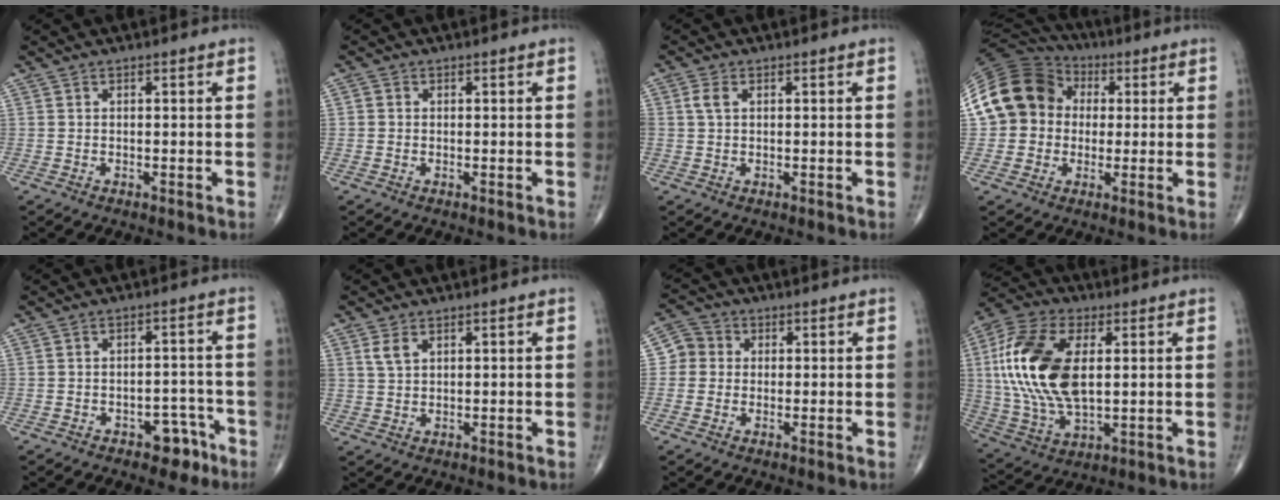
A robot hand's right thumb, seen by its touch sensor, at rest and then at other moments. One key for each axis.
{"total": 0.9, "fx": 0.1, "fy": 0.9, "fz": 0.3, "tx": -0.001, "ty": 0.001, "tz": -0.001}
{"total": 2.4, "fx": 0.7, "fy": 1.4, "fz": 1.8, "tx": -0.043, "ty": 0.008, "tz": 0.016}
{"total": 15.4, "fx": 2.0, "fy": 13.3, "fz": 7.6, "tx": -0.134, "ty": 0.033, "tz": 0.031}
{"total": 5.4, "fx": -3.2, "fy": 3.2, "fz": 2.8, "tx": -0.013, "ty": 0.035, "tz": -0.040}
{"total": 3.0, "fx": 1.6, "fy": 1.8, "fz": 1.9, "tx": -0.037, "ty": -0.002, "tz": 0.039}
{"total": 4.7, "fx": 0.2, "fy": 4.6, "fz": 1.2, "tx": 0.002, "ty": 0.008, "tz": -0.007}
{"total": 20.7, "fx": 3.1, "fy": 11.0, "fz": 17.2, "tx": -0.360, "ty": -0.004, "tz": 0.055}